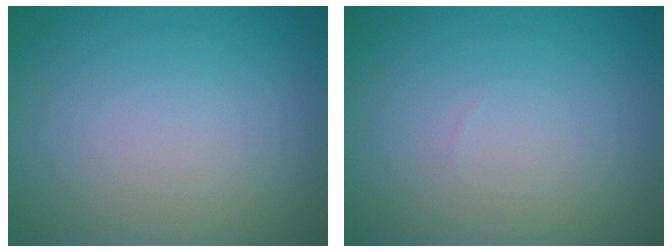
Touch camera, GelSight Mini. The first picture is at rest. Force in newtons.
{"total": 0.0}